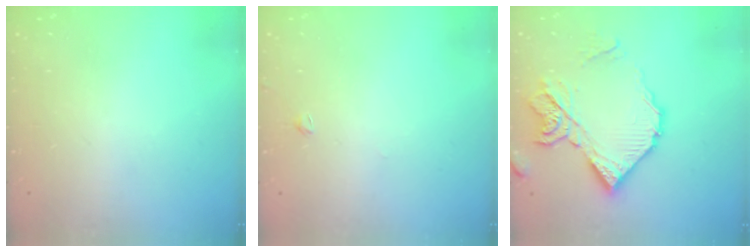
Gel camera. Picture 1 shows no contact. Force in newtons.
{"total": 1.4, "press": 1.3, "slide": 0.4}
{"total": 16.1, "press": 16.0, "slide": 1.4}